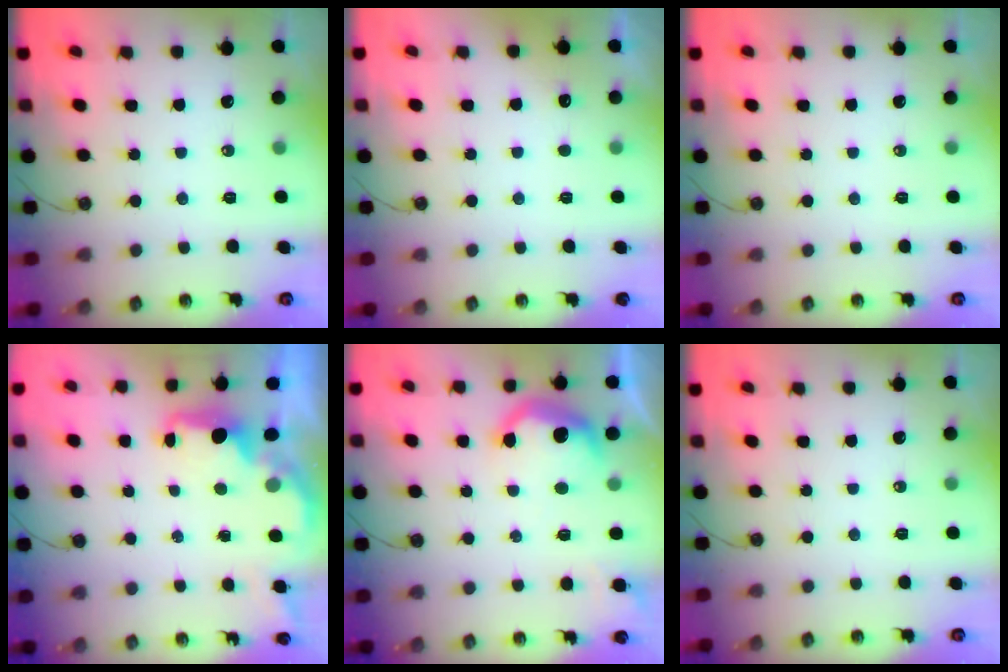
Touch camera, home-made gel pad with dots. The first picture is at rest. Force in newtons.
{"total": 2.9, "press": 2.7, "slide": 1.0}
{"total": 0.0}
{"total": 2.1, "press": 2.0, "slide": 0.8}
{"total": 11.9, "press": 11.9, "slide": 0.9}
{"total": 0.0}